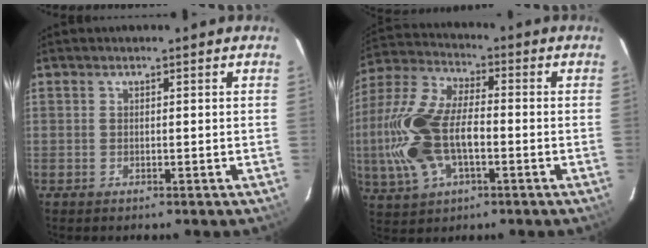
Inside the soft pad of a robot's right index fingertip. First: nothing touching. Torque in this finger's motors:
{"motor_torque": [0.71, -0.20, 0.76, 0.21]}